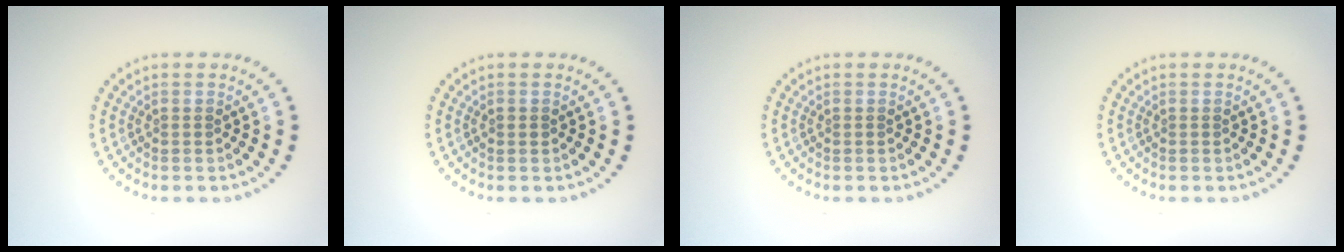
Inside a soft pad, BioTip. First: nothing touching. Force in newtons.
{"total": 0.6, "press": 0.6, "slide": 0.1}
{"total": 0.0}
{"total": 0.0}